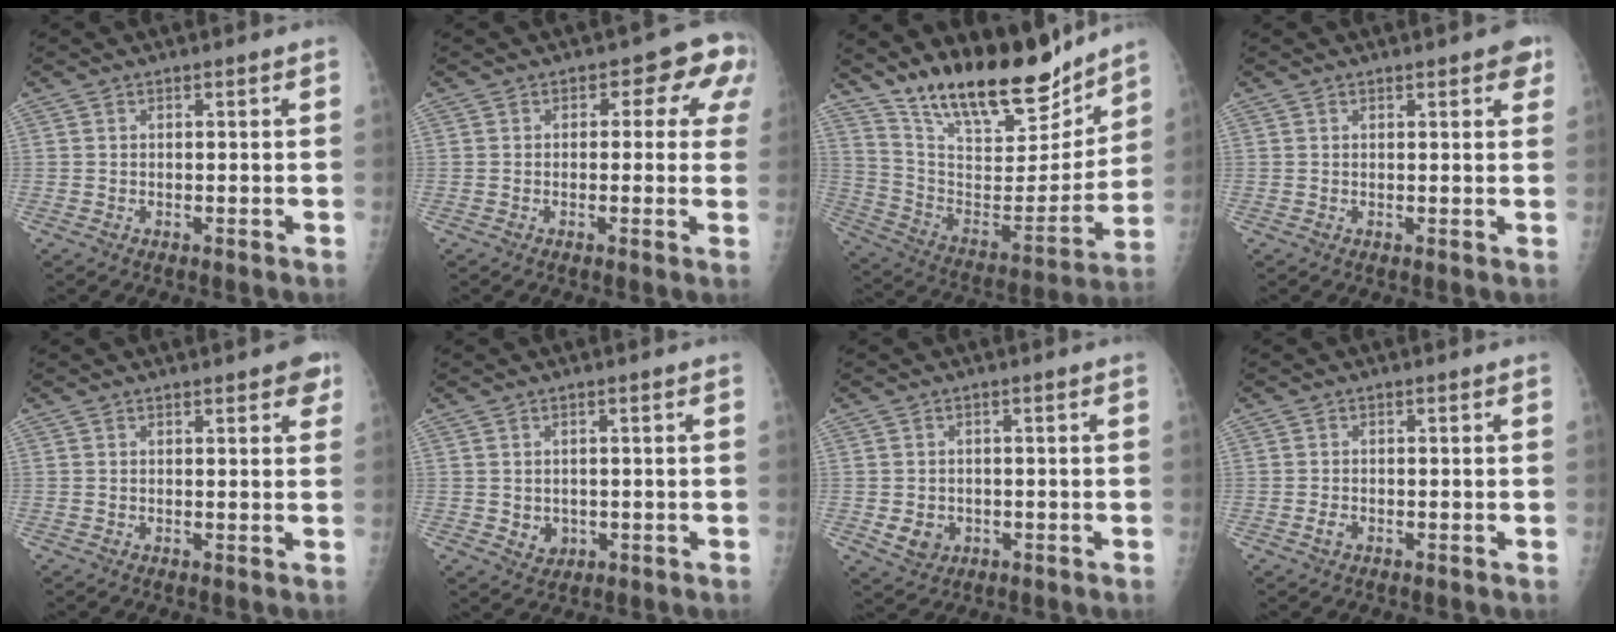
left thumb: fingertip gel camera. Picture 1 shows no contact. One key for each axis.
{"total": 7.3, "fx": 2.0, "fy": 4.6, "fz": 5.4, "tx": -0.004, "ty": 0.010, "tz": 0.008}
{"total": 22.3, "fx": 18.0, "fy": 7.1, "fz": 11.1, "tx": -0.140, "ty": -0.100, "tz": 0.310}
{"total": 3.4, "fx": 1.9, "fy": 1.4, "fz": 2.5, "tx": -0.014, "ty": -0.003, "tz": 0.017}
{"total": 3.8, "fx": 2.2, "fy": 1.5, "fz": 2.8, "tx": -0.014, "ty": -0.005, "tz": 0.020}
{"total": 2.7, "fx": -0.2, "fy": 2.3, "fz": 1.2, "tx": -0.009, "ty": -0.001, "tz": 0.007}
{"total": 3.7, "fx": -0.8, "fy": 3.2, "fz": 1.7, "tx": -0.017, "ty": 0.002, "tz": -0.003}
{"total": 1.2, "fx": -0.6, "fy": 0.8, "fz": 0.7, "tx": -0.018, "ty": 0.002, "tz": -0.013}